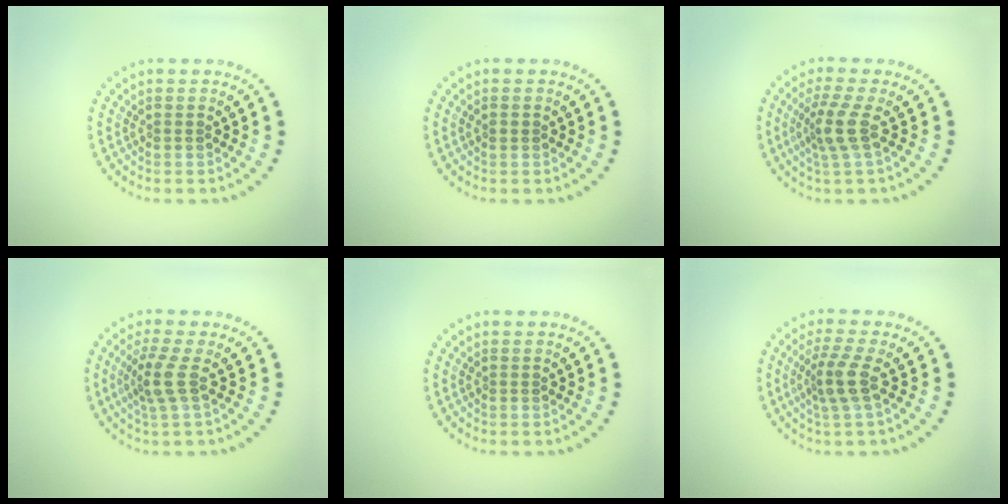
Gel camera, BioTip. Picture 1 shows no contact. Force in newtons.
{"total": 0.5, "press": 0.5, "slide": 0.0}
{"total": 2.8, "press": 2.2, "slide": 1.8}
{"total": 2.6, "press": 2.0, "slide": 1.7}
{"total": 0.0}
{"total": 3.0, "press": 2.2, "slide": 2.0}